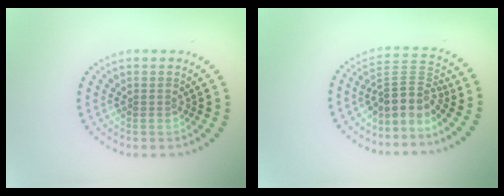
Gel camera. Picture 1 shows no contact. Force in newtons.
{"total": 3.6, "press": 2.5, "slide": 2.6}